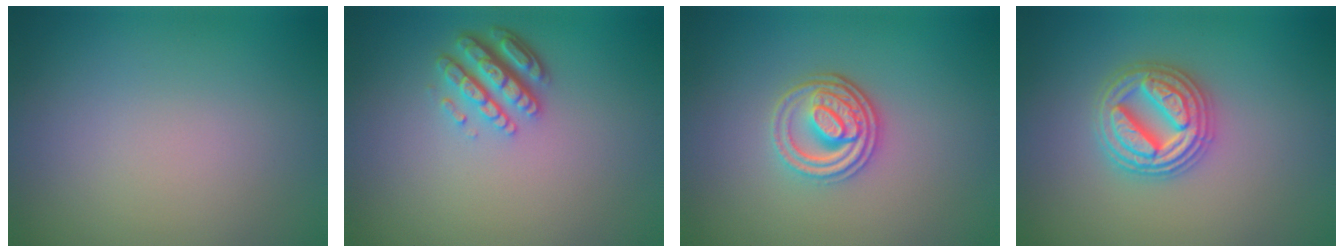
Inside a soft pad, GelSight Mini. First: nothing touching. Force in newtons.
{"total": 4.1, "press": 3.1, "slide": 2.7}
{"total": 3.9, "press": 3.1, "slide": 2.3}
{"total": 4.8, "press": 4.8, "slide": 0.8}